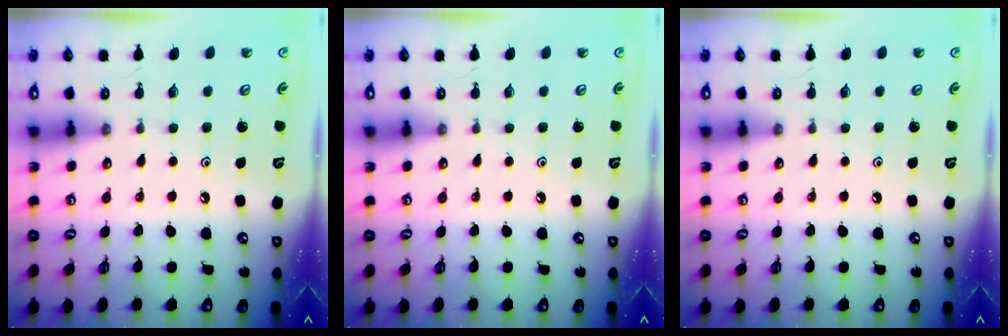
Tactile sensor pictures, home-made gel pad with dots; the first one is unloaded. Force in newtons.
{"total": 0.0}
{"total": 0.0}